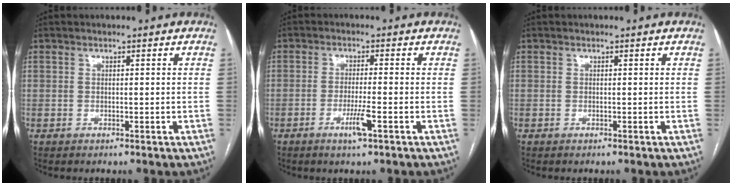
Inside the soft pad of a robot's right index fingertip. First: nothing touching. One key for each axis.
{"total": 4.7, "fx": -2.1, "fy": -0.2, "fz": 4.1, "tx": -0.081, "ty": -0.010, "tz": -0.040}
{"total": 0.0}